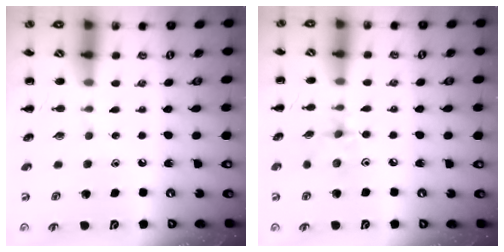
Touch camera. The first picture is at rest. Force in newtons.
{"total": 2.7, "press": 2.7, "slide": 0.5}